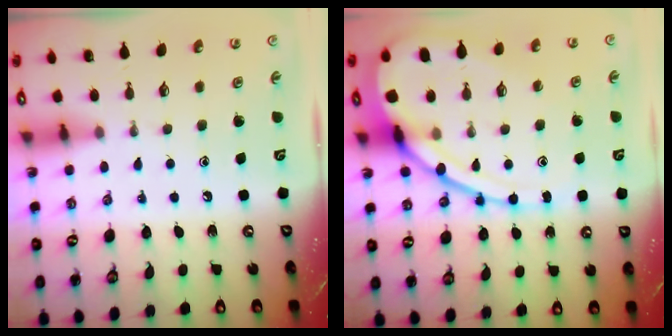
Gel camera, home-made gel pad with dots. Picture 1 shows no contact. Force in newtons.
{"total": 15.9, "press": 15.8, "slide": 1.6}